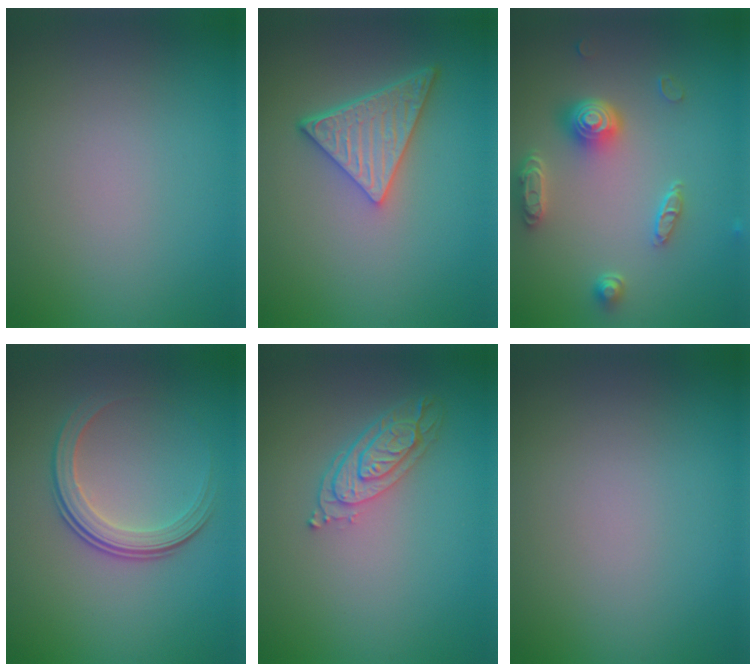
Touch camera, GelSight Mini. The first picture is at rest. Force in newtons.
{"total": 5.1, "press": 3.8, "slide": 3.4}
{"total": 4.3, "press": 3.4, "slide": 2.6}
{"total": 3.2, "press": 2.6, "slide": 1.9}
{"total": 3.6, "press": 3.1, "slide": 1.8}
{"total": 0.0}